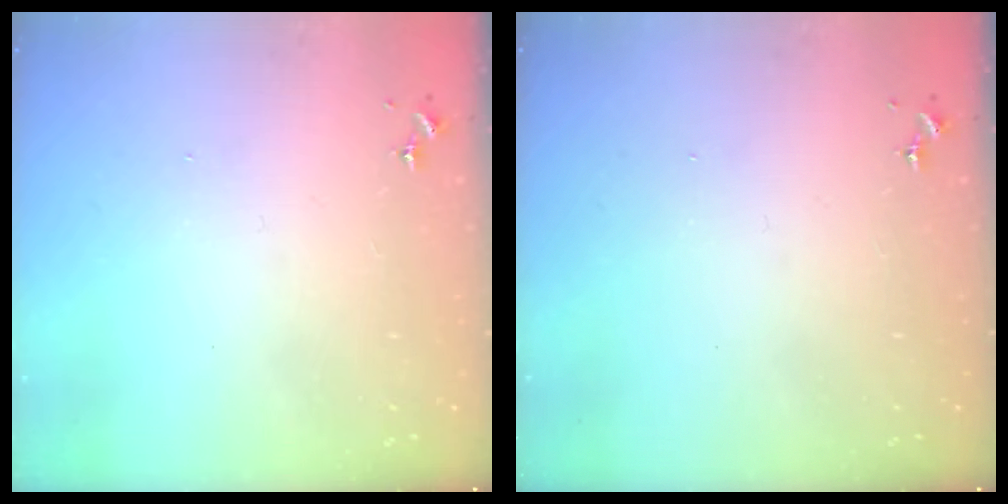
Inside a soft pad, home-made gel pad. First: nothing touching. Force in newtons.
{"total": 0.0}